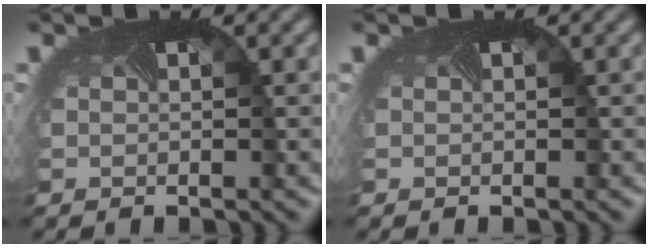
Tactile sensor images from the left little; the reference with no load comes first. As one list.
[{"total": 0.0}]